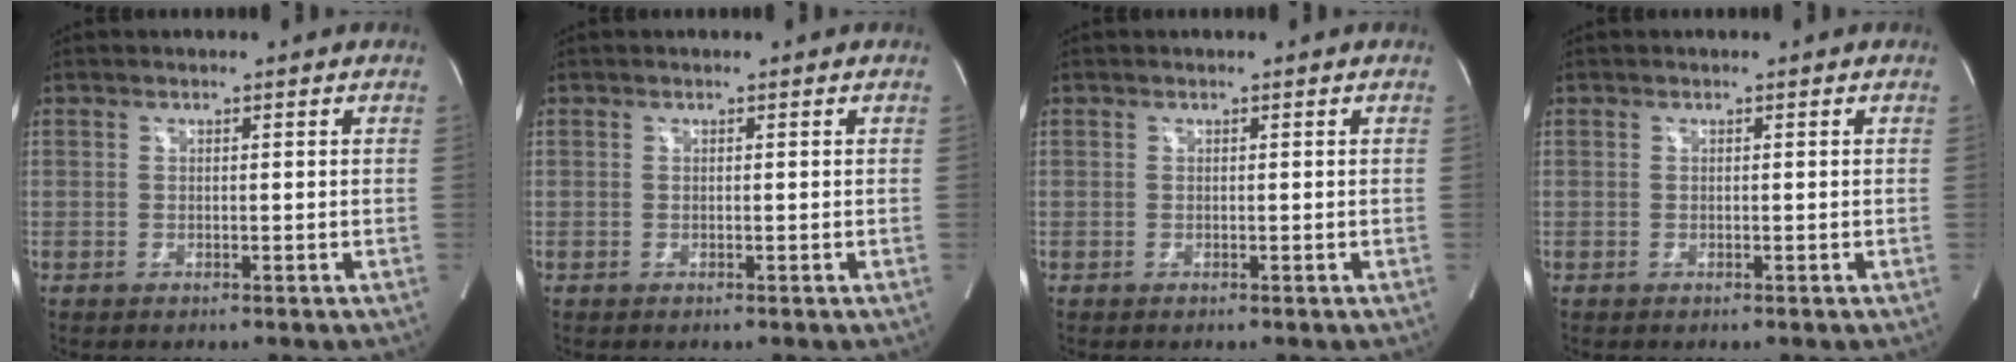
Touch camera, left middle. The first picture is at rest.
{"total": 0.0}
{"total": 0.0}
{"total": 0.0}